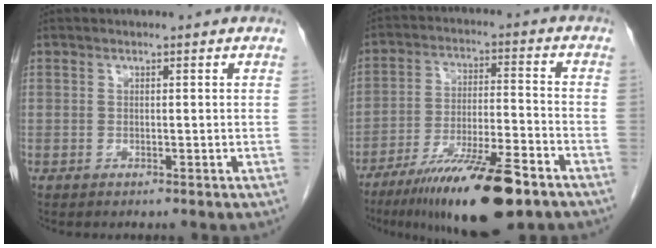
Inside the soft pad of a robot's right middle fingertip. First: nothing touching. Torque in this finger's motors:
{"motor_torque": [1.15, -0.99, 0.38, 0.16]}